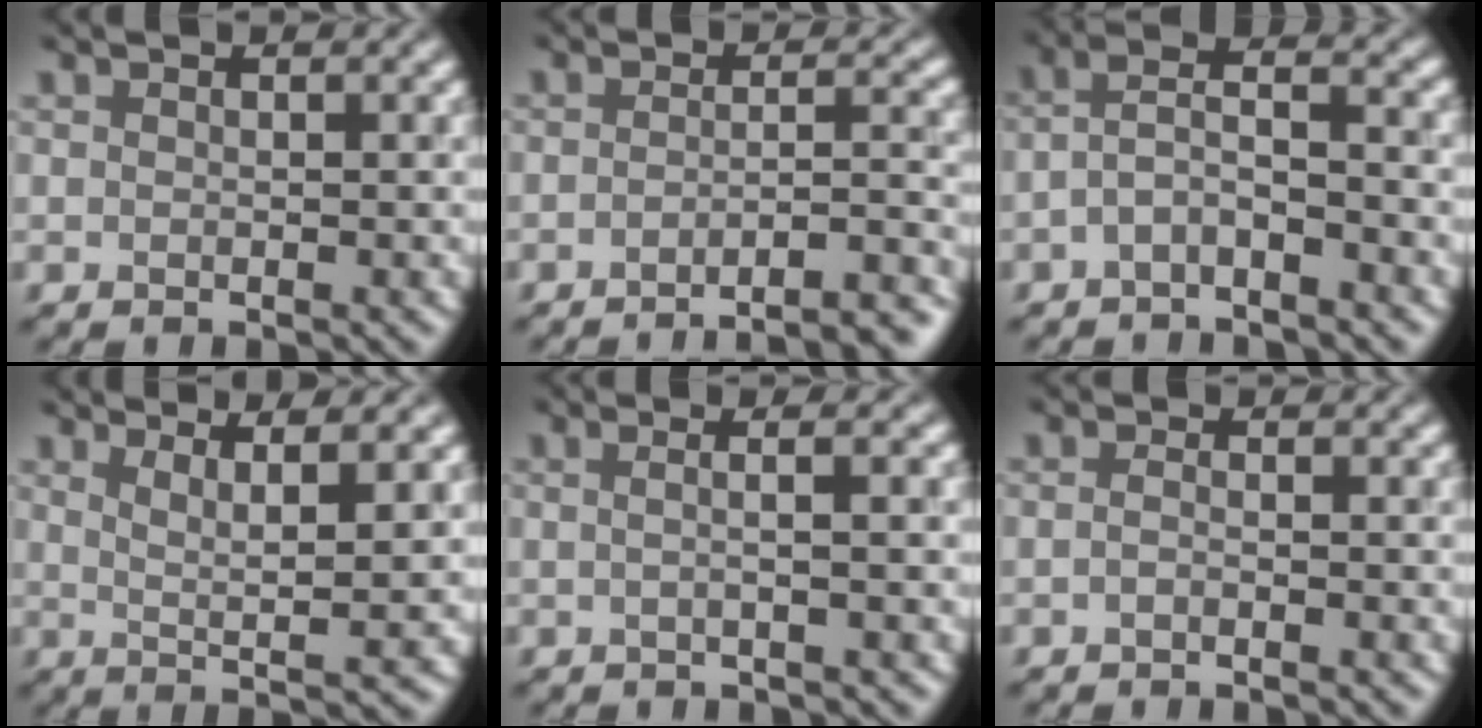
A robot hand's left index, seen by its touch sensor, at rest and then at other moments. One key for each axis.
{"total": 7.4, "fx": -6.1, "fy": 1.1, "fz": 4.1, "tx": -0.033, "ty": 0.023, "tz": -0.056}
{"total": 2.5, "fx": -1.7, "fy": 0.4, "fz": 1.8, "tx": -0.046, "ty": 0.015, "tz": -0.028}
{"total": 3.8, "fx": 1.5, "fy": 0.3, "fz": 3.5, "tx": -0.065, "ty": 0.000, "tz": 0.043}
{"total": 2.8, "fx": 0.3, "fy": 1.2, "fz": 2.5, "tx": -0.019, "ty": 0.013, "tz": -0.025}
{"total": 0.9, "fx": -0.9, "fy": -0.1, "fz": 0.1, "tx": -0.004, "ty": -0.004, "tz": -0.009}